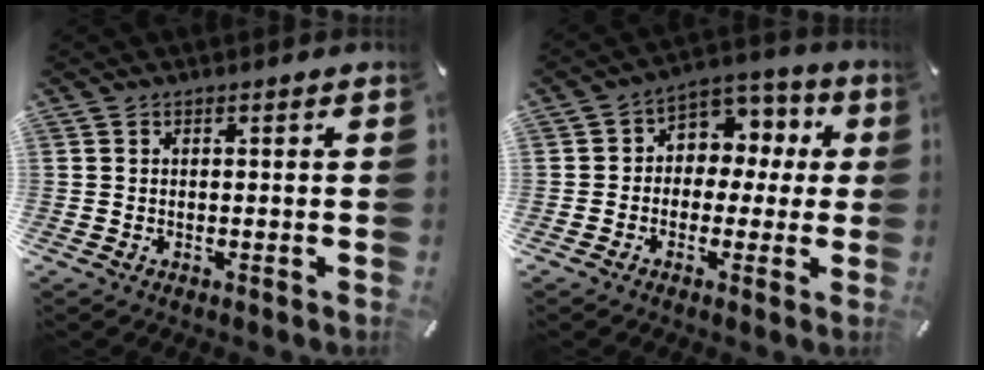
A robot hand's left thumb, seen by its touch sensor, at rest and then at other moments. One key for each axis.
{"total": 7.5, "fx": 0.3, "fy": 6.9, "fz": 2.7, "tx": -0.041, "ty": -0.003, "tz": 0.005}